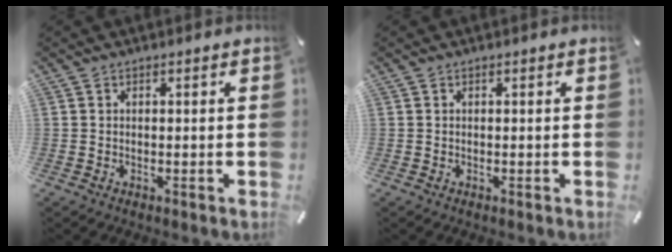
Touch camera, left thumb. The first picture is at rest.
{"total": 0.0}